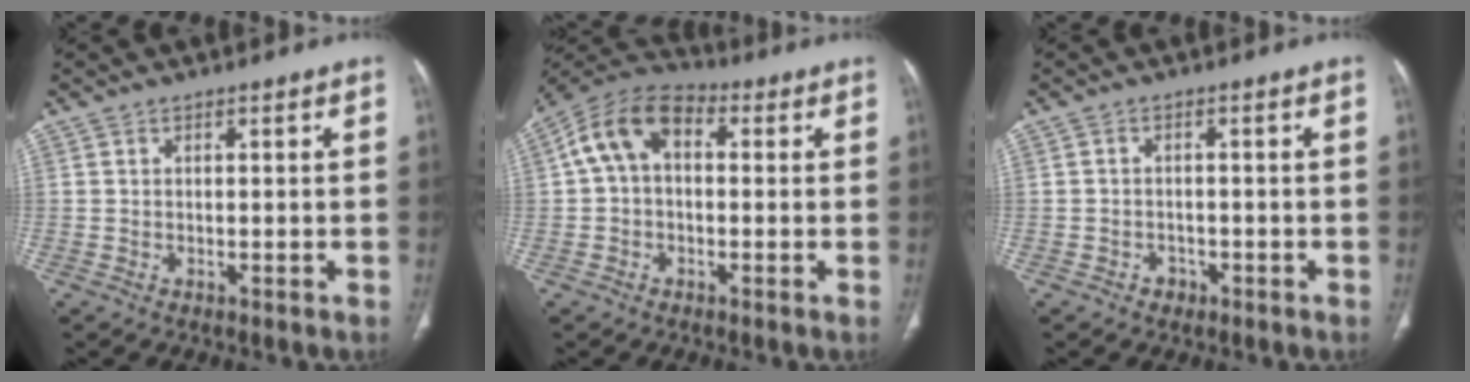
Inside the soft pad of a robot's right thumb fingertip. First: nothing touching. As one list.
[{"total": 10.8, "force": [1.5, 7.3, 7.8], "torque": [-0.136, 0.036, 0.013]}, {"total": 2.0, "force": [-1.1, 1.5, 0.5], "torque": [-0.003, 0.010, -0.014]}]